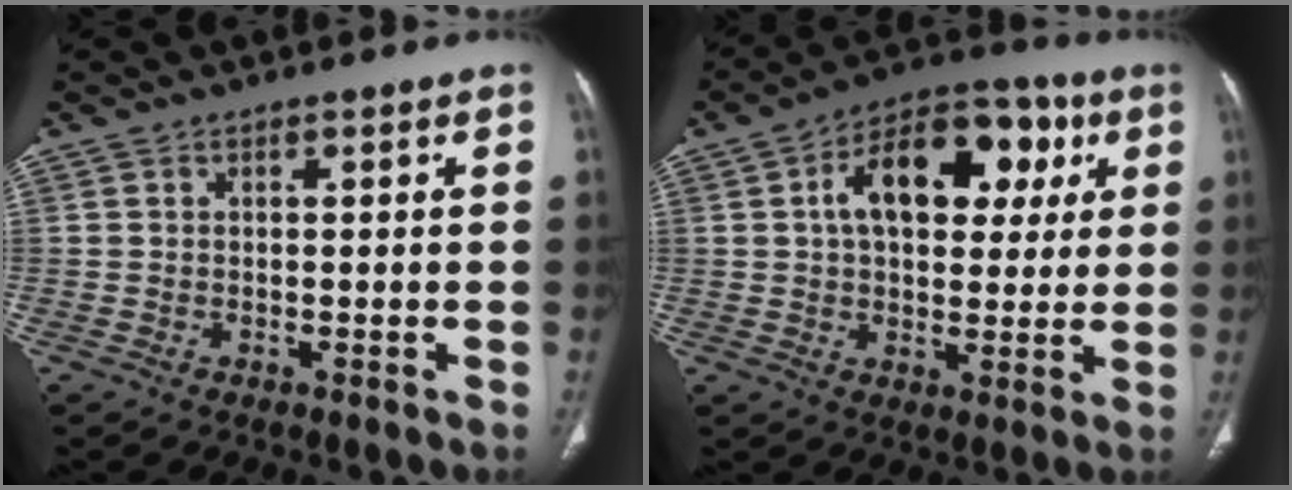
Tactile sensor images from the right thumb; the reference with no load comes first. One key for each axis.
{"total": 17.0, "fx": 4.7, "fy": 10.3, "fz": 12.7, "tx": -0.154, "ty": 0.016, "tz": 0.065}